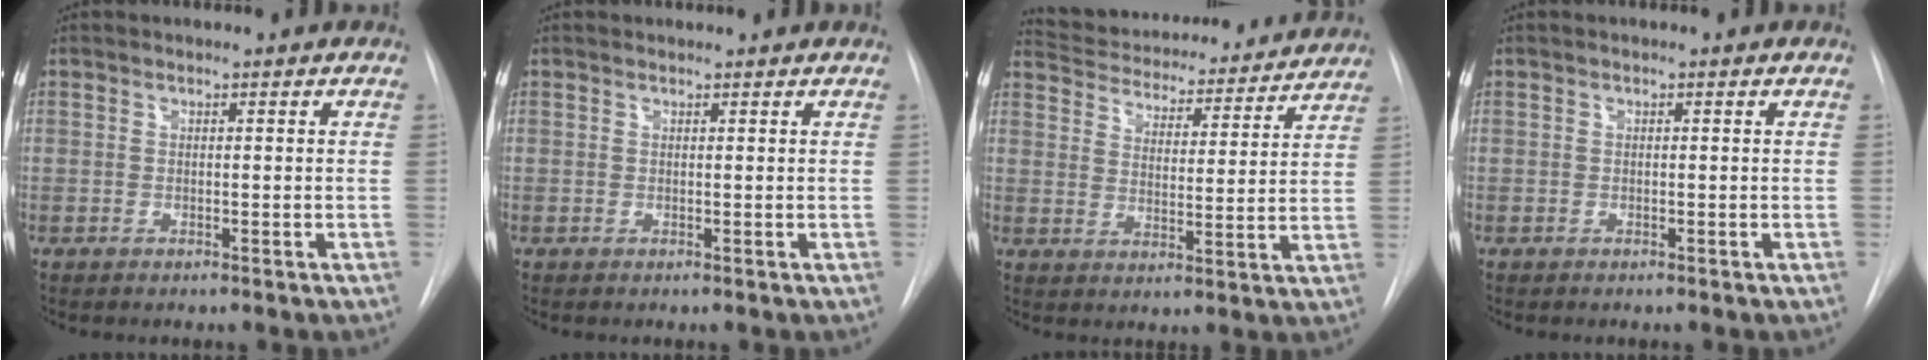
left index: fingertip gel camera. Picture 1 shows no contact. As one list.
[{"total": 1.3, "force": [1.2, 0.1, 0.1], "torque": [-0.011, 0.012, 0.017]}, {"total": 22.4, "force": [20.8, 5.3, 6.3], "torque": [-0.106, -0.001, 0.275]}, {"total": 0.0}]